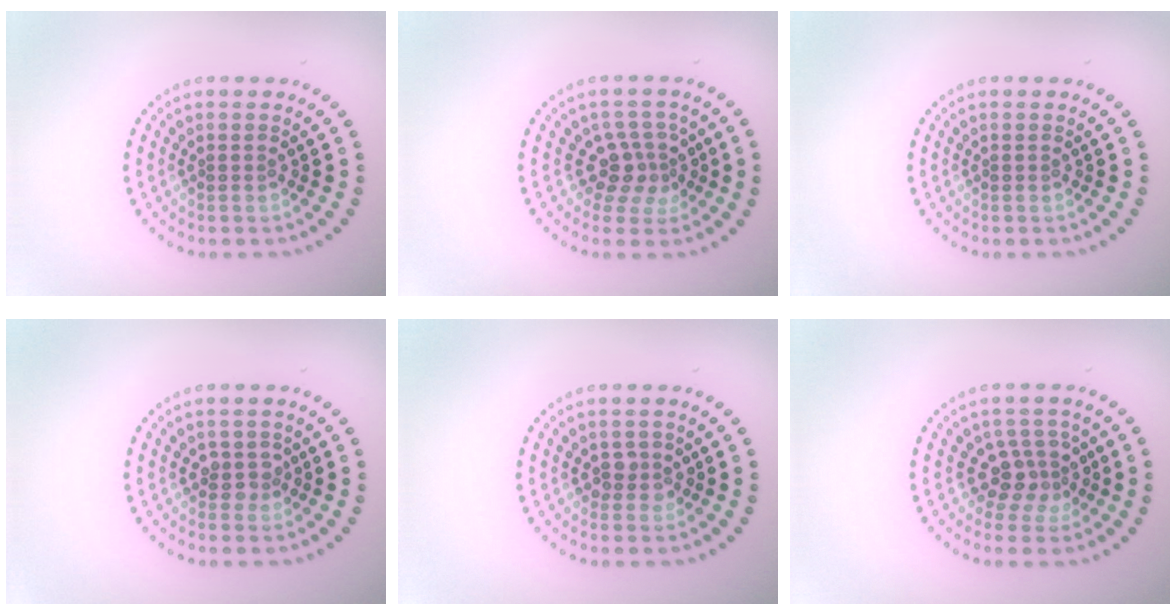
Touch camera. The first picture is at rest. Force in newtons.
{"total": 2.9, "press": 2.2, "slide": 1.9}
{"total": 0.0}
{"total": 1.5, "press": 1.2, "slide": 0.9}
{"total": 1.5, "press": 1.3, "slide": 0.7}
{"total": 2.9, "press": 2.3, "slide": 1.8}